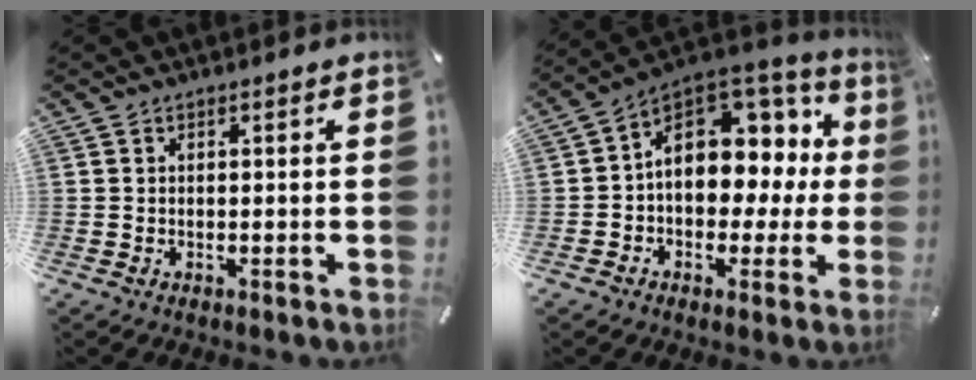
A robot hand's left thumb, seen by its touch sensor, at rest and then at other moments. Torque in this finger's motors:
{"motor_torque": [1.52, 3.49, 0.83, 0.08, 0.53]}